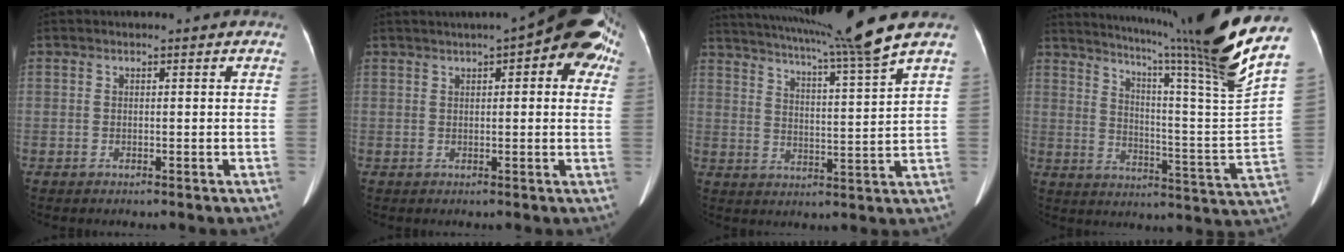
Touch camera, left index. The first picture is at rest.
{"total": 13.2, "force": [6.8, 3.5, 10.8], "torque": [-0.128, 0.033, 0.075]}
{"total": 13.6, "force": [11.5, -2.9, 6.7], "torque": [-0.117, -0.030, 0.170]}
{"total": 23.1, "force": [17.4, -3.1, 14.9], "torque": [-0.230, -0.060, 0.237]}